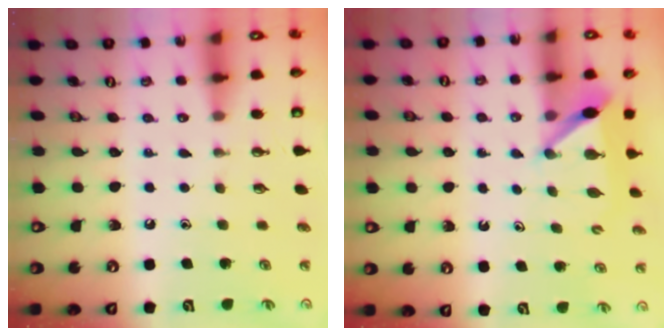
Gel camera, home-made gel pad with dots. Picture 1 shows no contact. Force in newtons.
{"total": 5.8, "press": 5.8, "slide": 0.4}